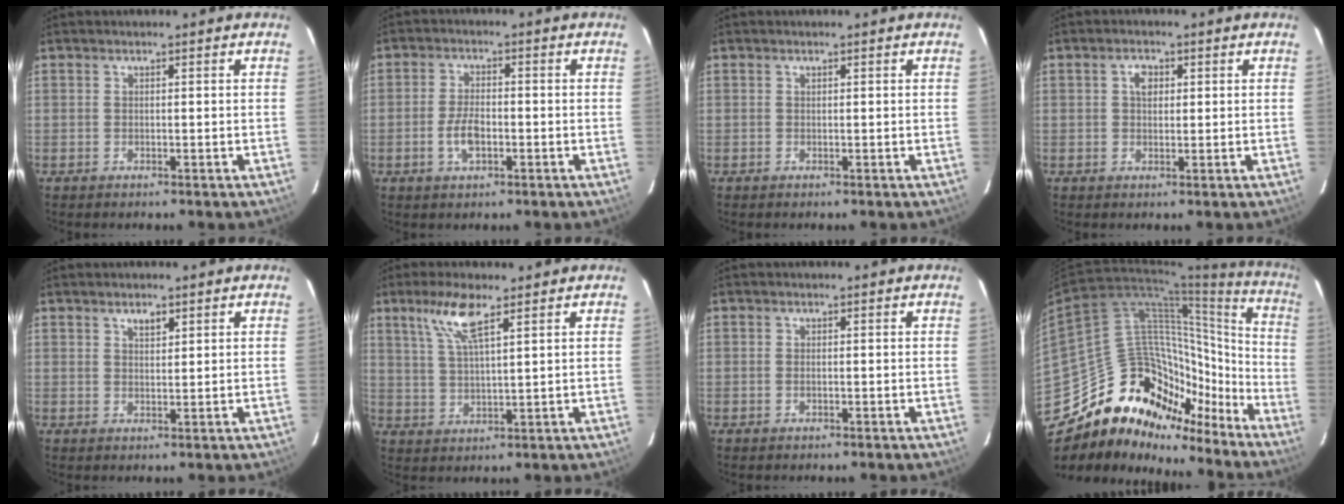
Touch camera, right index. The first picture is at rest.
{"total": 5.1, "force": [-1.7, 2.5, 4.1], "torque": [-0.085, 0.000, -0.030]}
{"total": 0.0}
{"total": 2.7, "force": [0.8, 1.9, 1.8], "torque": [-0.029, 0.008, 0.014]}
{"total": 2.2, "force": [1.4, 1.0, 1.3], "torque": [-0.019, 0.004, 0.025]}
{"total": 7.3, "force": [4.4, 1.3, 5.7], "torque": [-0.116, 0.005, 0.089]}
{"total": 0.6, "force": [-0.1, 0.3, 0.5], "torque": [-0.011, 0.000, -0.003]}
{"total": 22.3, "force": [-14.6, 14.5, 8.7], "torque": [-0.171, 0.065, -0.217]}